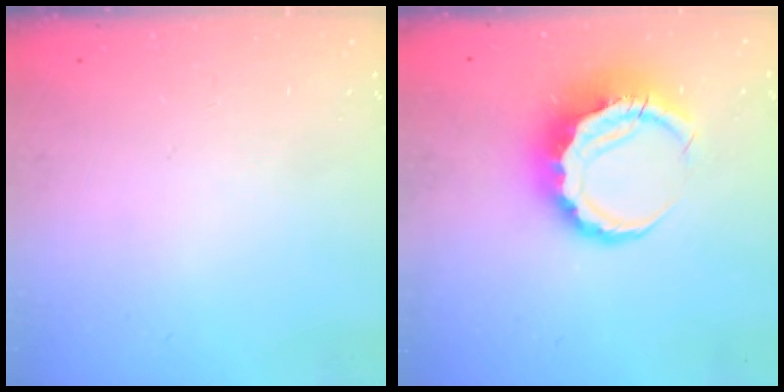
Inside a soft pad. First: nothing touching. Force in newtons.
{"total": 9.1, "press": 9.0, "slide": 1.7}